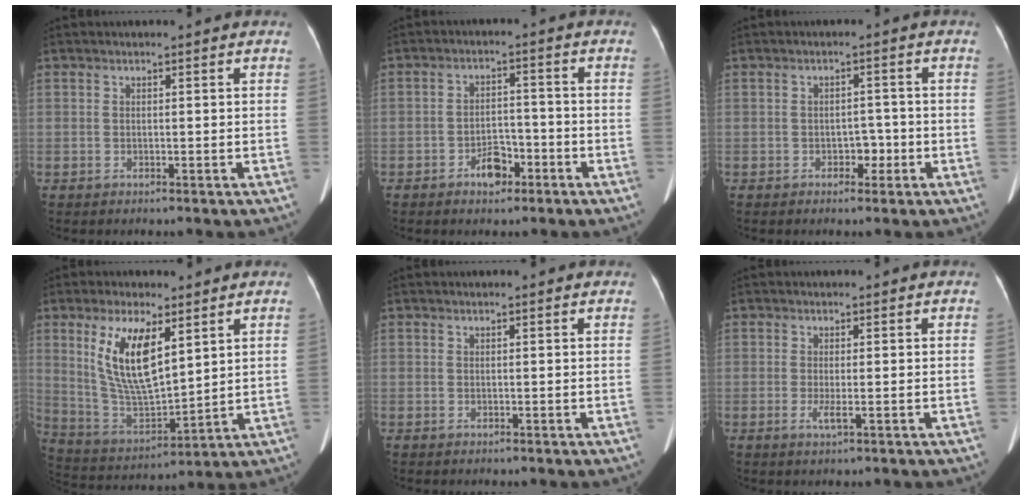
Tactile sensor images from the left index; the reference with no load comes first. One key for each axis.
{"total": 4.3, "fx": -2.7, "fy": 2.4, "fz": 2.3, "tx": -0.040, "ty": 0.011, "tz": -0.042}
{"total": 2.1, "fx": -1.0, "fy": 1.5, "fz": 1.2, "tx": -0.011, "ty": 0.006, "tz": -0.015}
{"total": 12.0, "fx": 5.1, "fy": 3.6, "fz": 10.3, "tx": -0.211, "ty": -0.005, "tz": 0.109}
{"total": 1.6, "fx": 1.4, "fy": 0.5, "fz": 0.6, "tx": -0.007, "ty": 0.025, "tz": 0.011}
{"total": 1.5, "fx": -0.3, "fy": 0.0, "fz": 1.4, "tx": -0.028, "ty": -0.004, "tz": -0.004}